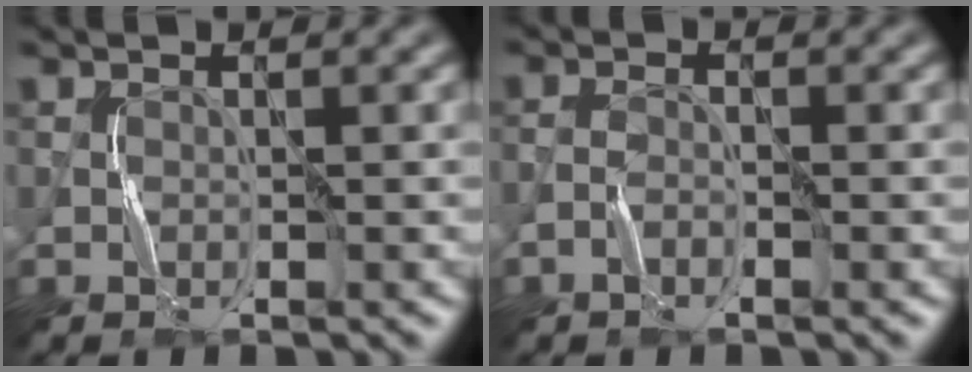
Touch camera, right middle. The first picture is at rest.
{"total": 1.3, "force": [-0.8, 0.4, 0.9], "torque": [-0.020, 0.004, -0.019]}